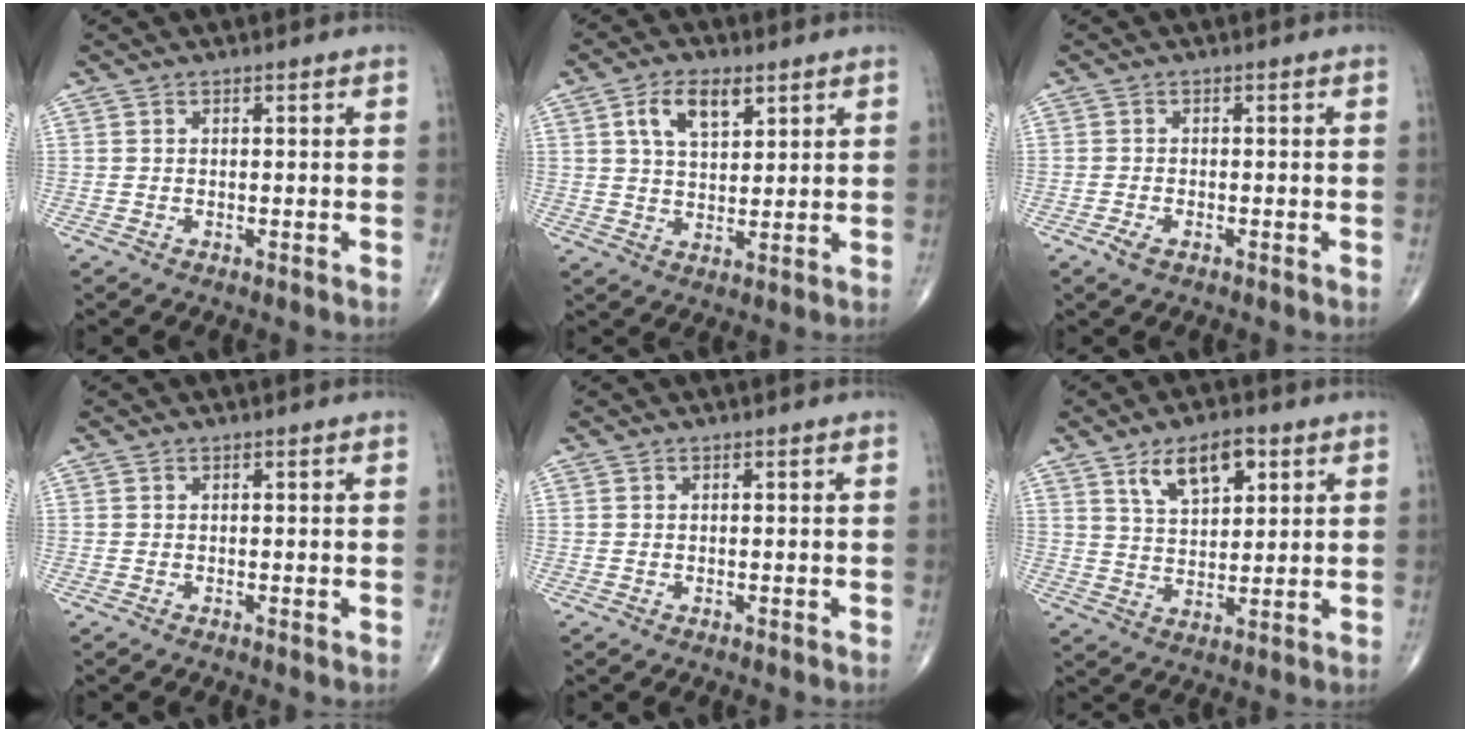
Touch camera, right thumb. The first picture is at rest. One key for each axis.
{"total": 7.5, "fx": 3.6, "fy": 3.8, "fz": 5.4, "tx": -0.086, "ty": -0.012, "tz": 0.066}
{"total": 1.8, "fx": -1.1, "fy": 0.9, "fz": 1.2, "tx": -0.032, "ty": -0.001, "tz": -0.021}
{"total": 0.0}
{"total": 0.0}
{"total": 9.4, "fx": 4.8, "fy": 4.8, "fz": 6.6, "tx": -0.093, "ty": -0.019, "tz": 0.086}